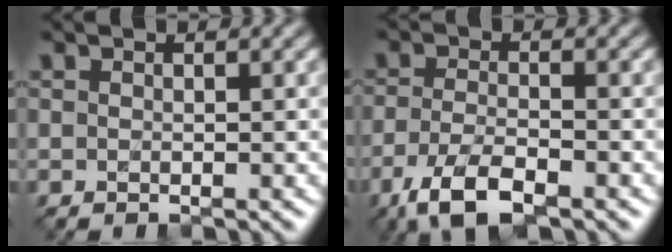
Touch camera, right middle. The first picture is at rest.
{"total": 4.7, "force": [-3.4, 1.4, 3.0], "torque": [-0.076, 0.000, -0.068]}